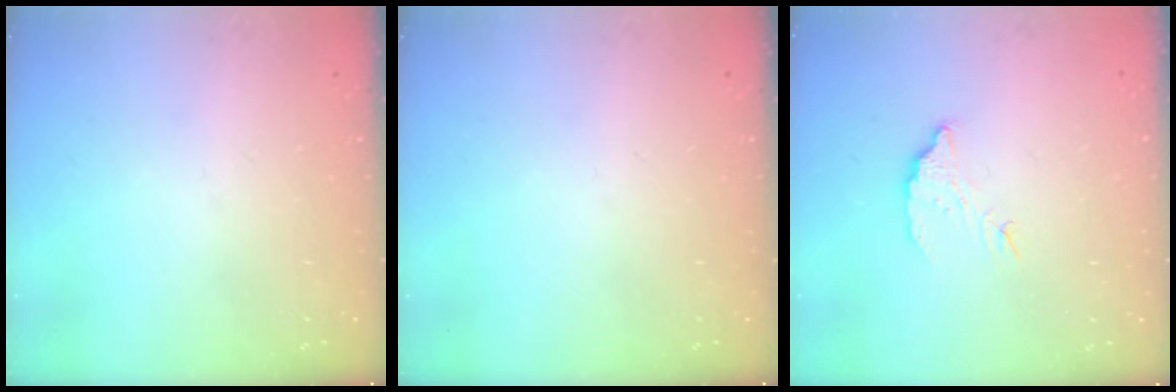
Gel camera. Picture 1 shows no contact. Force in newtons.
{"total": 0.0}
{"total": 4.4, "press": 4.4, "slide": 0.2}